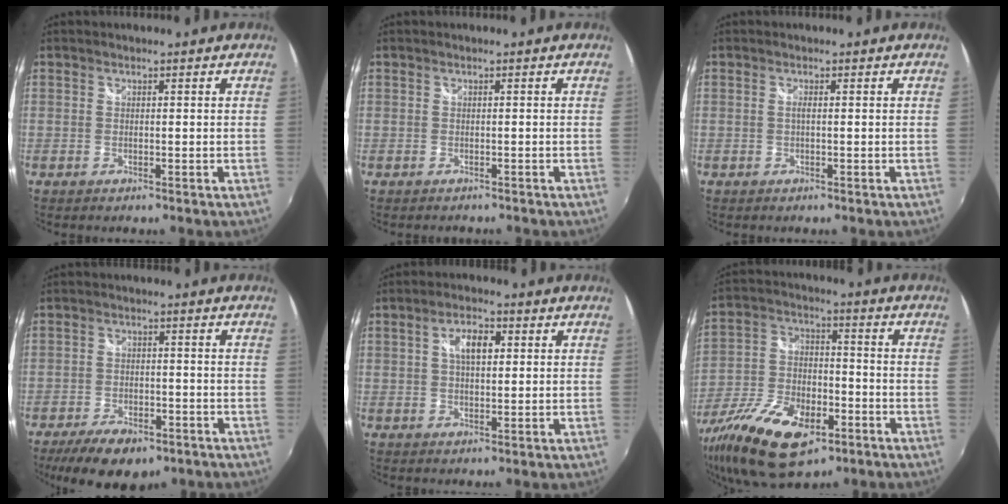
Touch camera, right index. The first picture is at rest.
{"total": 1.3, "force": [-1.1, 0.7, 0.2], "torque": [-0.007, -0.003, -0.014]}
{"total": 0.8, "force": [-0.2, -0.1, 0.8], "torque": [-0.014, 0.003, -0.004]}
{"total": 11.7, "force": [-8.0, 5.3, 6.6], "torque": [-0.152, -0.019, -0.121]}
{"total": 5.2, "force": [1.3, 2.5, 4.3], "torque": [-0.076, 0.013, 0.022]}
{"total": 19.7, "force": [-10.6, 9.4, 13.6], "torque": [-0.290, -0.040, -0.184]}